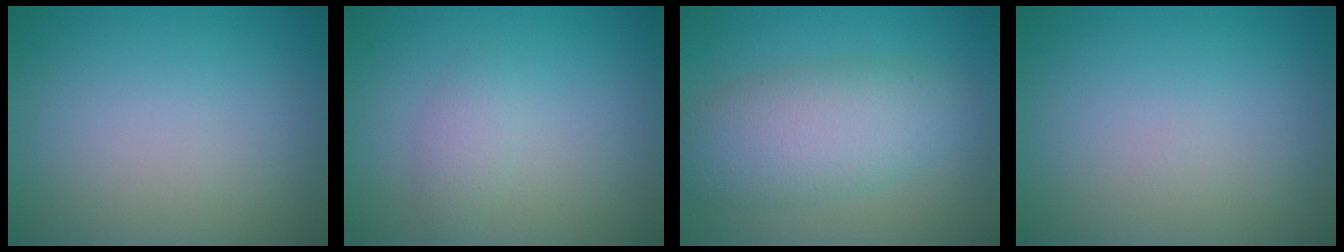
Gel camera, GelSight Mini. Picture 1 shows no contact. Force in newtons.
{"total": 1.4, "press": 1.4, "slide": 0.0}
{"total": 6.0, "press": 6.0, "slide": 0.4}
{"total": 0.0}